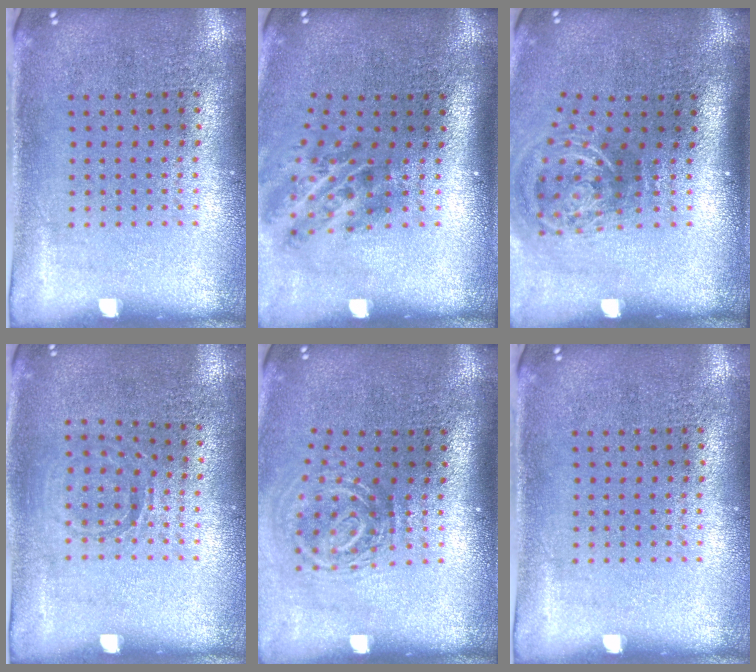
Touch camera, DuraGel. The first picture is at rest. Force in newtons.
{"total": 2.1, "press": 1.3, "slide": 1.6}
{"total": 2.3, "press": 1.3, "slide": 1.8}
{"total": 0.9, "press": 0.9, "slide": 0.1}
{"total": 1.9, "press": 1.2, "slide": 1.4}
{"total": 0.0}